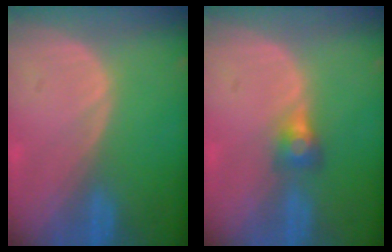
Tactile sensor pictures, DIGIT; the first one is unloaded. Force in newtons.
{"total": 2.8, "press": 2.6, "slide": 1.0}